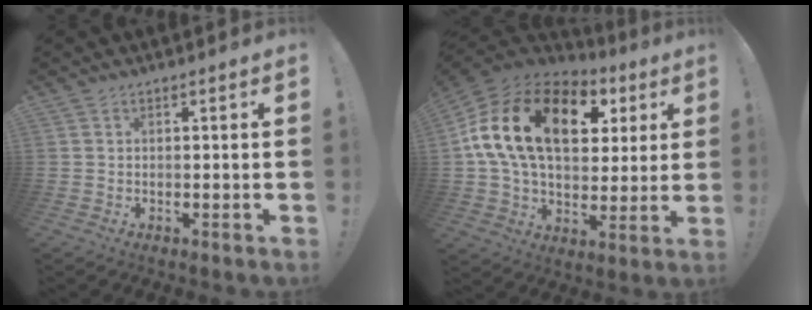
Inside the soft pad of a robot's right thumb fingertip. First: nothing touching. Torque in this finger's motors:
{"motor_torque": [2.51, 2.51, 1.10, -0.55, 0.65]}